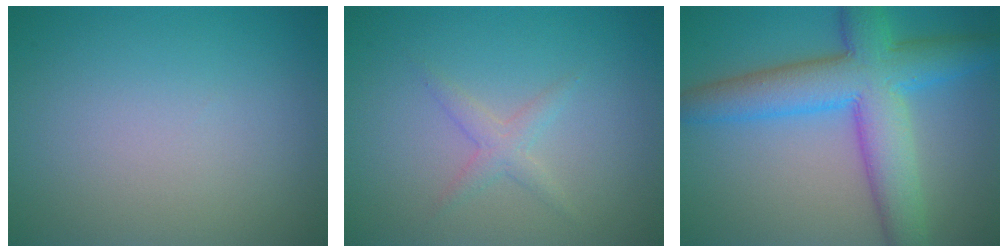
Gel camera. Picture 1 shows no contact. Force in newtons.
{"total": 1.6, "press": 1.6, "slide": 0.1}
{"total": 9.0, "press": 9.0, "slide": 0.1}